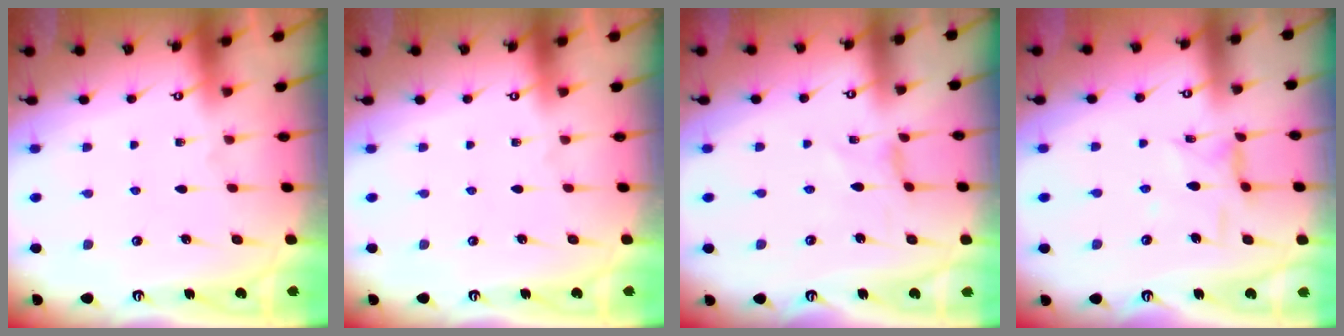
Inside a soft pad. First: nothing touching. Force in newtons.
{"total": 0.0}
{"total": 0.0}
{"total": 4.3, "press": 4.3, "slide": 0.3}